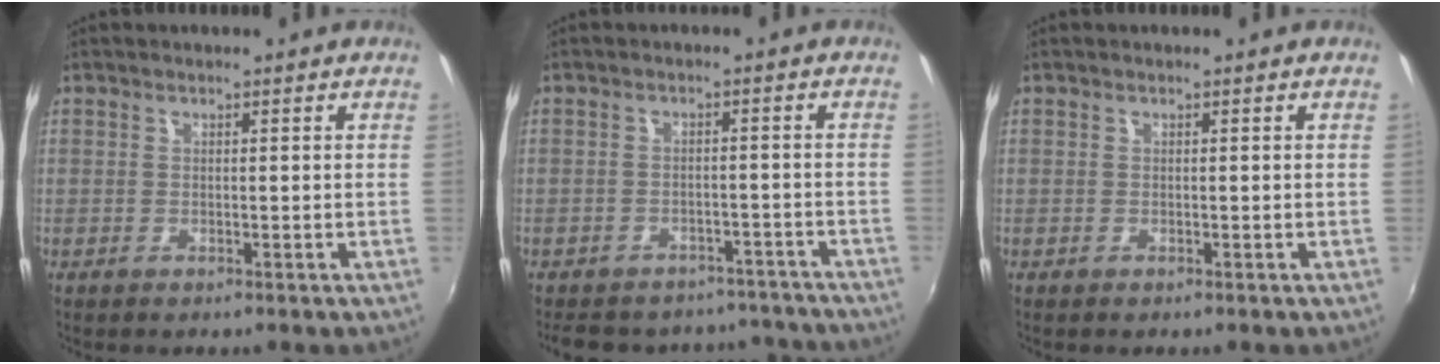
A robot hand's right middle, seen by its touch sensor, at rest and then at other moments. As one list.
[{"total": 16.5, "force": [-14.2, 6.9, 4.8], "torque": [-0.107, 0.023, -0.168]}, {"total": 0.0}]